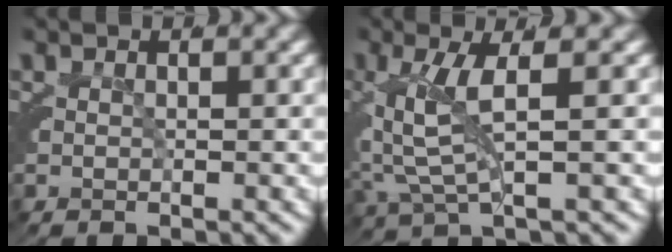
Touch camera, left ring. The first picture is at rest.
{"total": 4.2, "force": [0.6, 1.4, 3.9], "torque": [-0.082, 0.004, 0.010]}